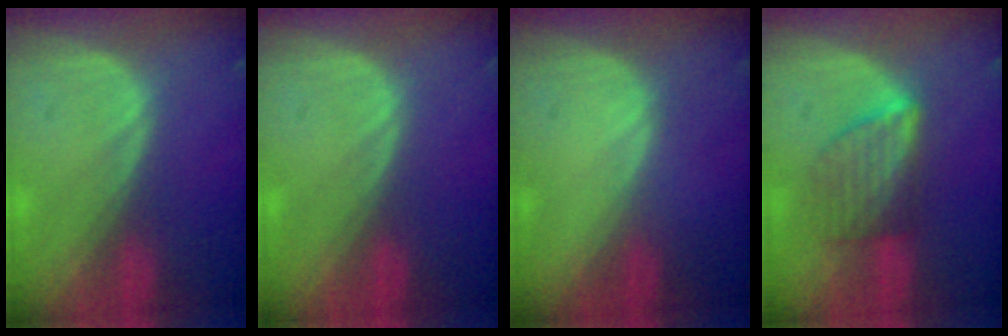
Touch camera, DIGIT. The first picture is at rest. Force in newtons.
{"total": 0.0}
{"total": 0.0}
{"total": 5.9, "press": 5.8, "slide": 1.4}